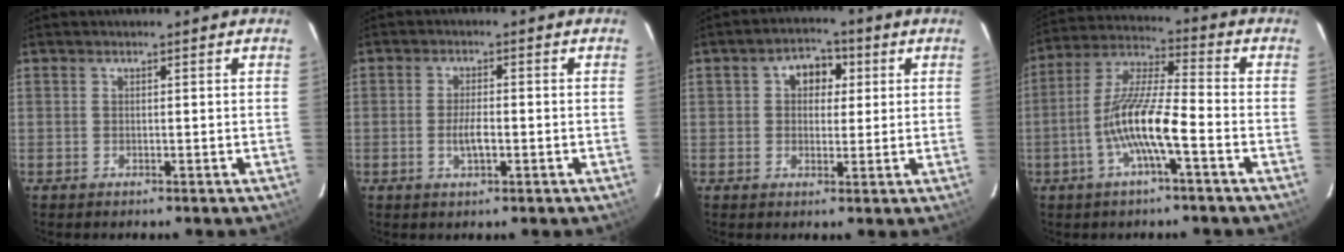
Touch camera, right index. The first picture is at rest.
{"total": 3.5, "force": [-1.0, 1.2, 3.1], "torque": [-0.061, -0.004, -0.017]}
{"total": 5.8, "force": [1.5, 4.4, 3.4], "torque": [-0.048, 0.020, 0.024]}
{"total": 11.4, "force": [-4.2, 1.5, 10.5], "torque": [-0.216, 0.002, -0.087]}